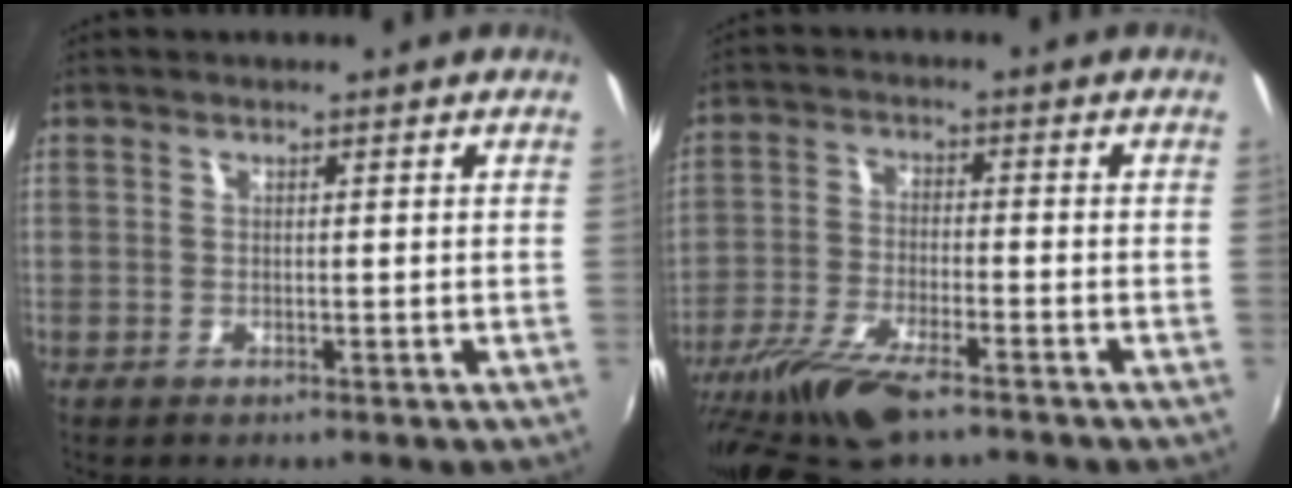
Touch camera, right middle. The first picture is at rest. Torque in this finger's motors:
{"motor_torque": [1.12, -1.02, 0.62, 0.19]}